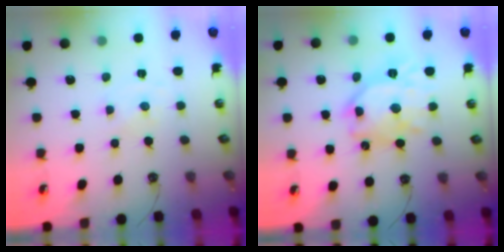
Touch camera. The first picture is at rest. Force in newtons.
{"total": 17.7, "press": 17.6, "slide": 1.7}